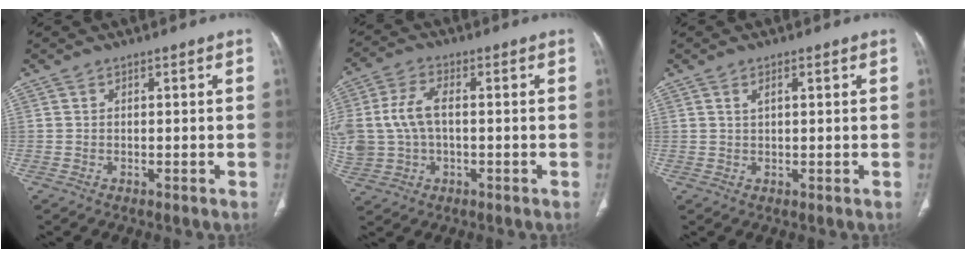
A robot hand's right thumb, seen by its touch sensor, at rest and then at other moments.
{"total": 10.6, "force": [0.3, 6.7, 8.2], "torque": [-0.188, 0.020, 0.011]}
{"total": 1.8, "force": [0.8, 0.7, 1.4], "torque": [-0.030, 0.004, 0.016]}